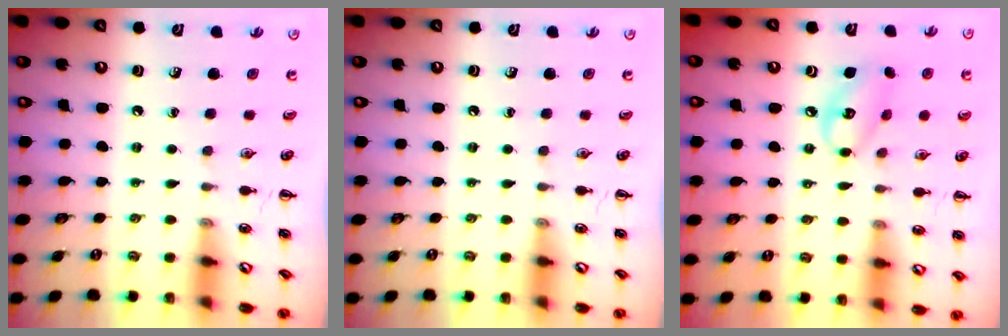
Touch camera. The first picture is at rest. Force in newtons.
{"total": 0.0}
{"total": 8.8, "press": 8.6, "slide": 1.4}